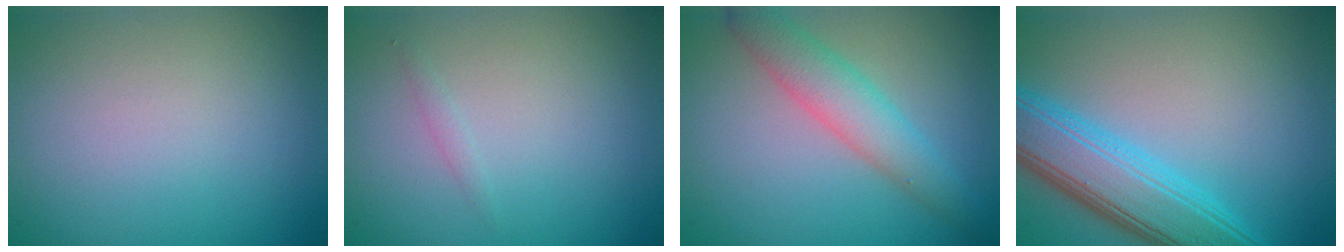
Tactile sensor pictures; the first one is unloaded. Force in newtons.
{"total": 0.6, "press": 0.6, "slide": 0.0}
{"total": 3.8, "press": 3.8, "slide": 0.1}
{"total": 7.3, "press": 7.3, "slide": 0.2}